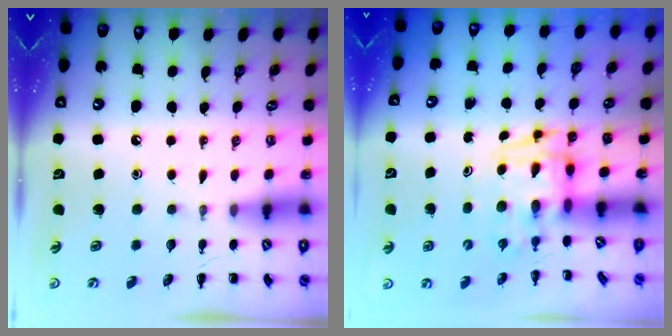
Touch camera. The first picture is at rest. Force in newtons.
{"total": 3.3, "press": 3.2, "slide": 0.6}